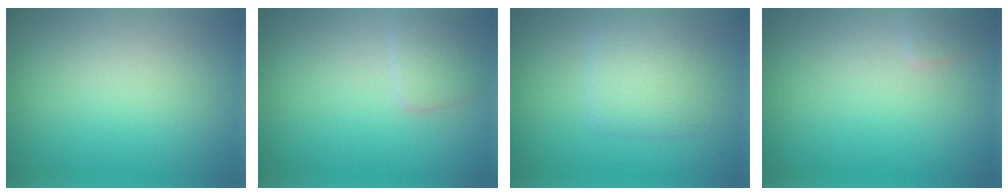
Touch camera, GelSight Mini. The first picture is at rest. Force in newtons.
{"total": 1.8, "press": 1.8, "slide": 0.0}
{"total": 2.9, "press": 2.9, "slide": 0.1}
{"total": 0.8, "press": 0.8, "slide": 0.1}